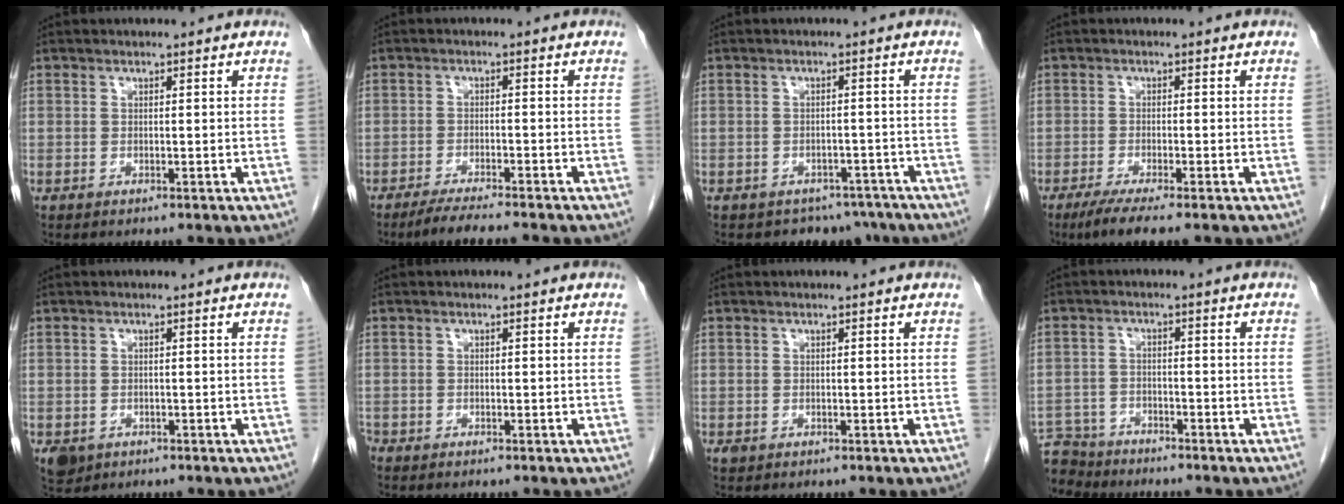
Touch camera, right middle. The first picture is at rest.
{"total": 6.4, "force": [-5.5, 0.2, 3.3], "torque": [-0.047, -0.015, -0.089]}
{"total": 5.6, "force": [-4.5, 3.3, -0.2], "torque": [0.018, 0.015, -0.054]}
{"total": 5.1, "force": [-3.6, 0.1, 3.6], "torque": [-0.060, -0.014, -0.060]}
{"total": 2.9, "force": [-1.5, 2.4, 0.9], "torque": [-0.016, 0.000, -0.017]}
{"total": 0.6, "force": [-0.5, 0.3, 0.0], "torque": [0.000, 0.001, -0.012]}
{"total": 0.6, "force": [-0.2, 0.5, 0.2], "torque": [-0.005, 0.002, -0.001]}
{"total": 7.2, "force": [-6.7, 2.6, 0.0], "torque": [0.000, 0.000, -0.121]}